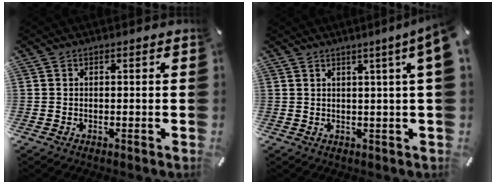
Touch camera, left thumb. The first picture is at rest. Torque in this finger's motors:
{"motor_torque": [3.17, 1.84, 2.26, -0.51, 0.19]}